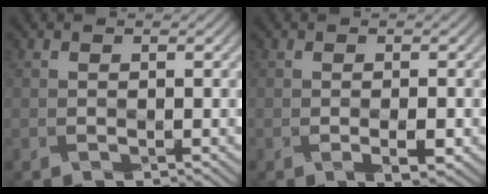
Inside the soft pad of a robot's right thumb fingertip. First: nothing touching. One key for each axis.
{"total": 1.9, "fx": -0.6, "fy": 0.4, "fz": 1.7, "tx": -0.031, "ty": -0.004, "tz": -0.004}